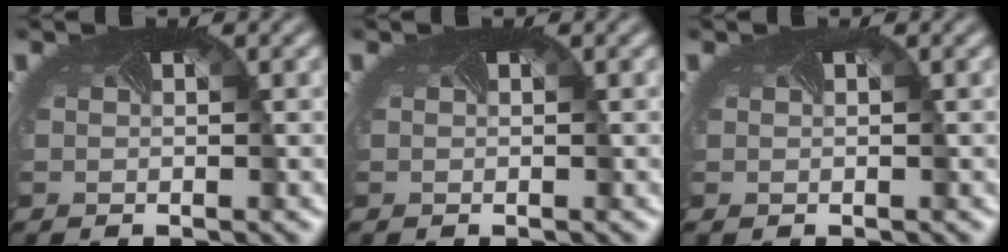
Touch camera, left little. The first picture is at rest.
{"total": 0.0}
{"total": 0.0}